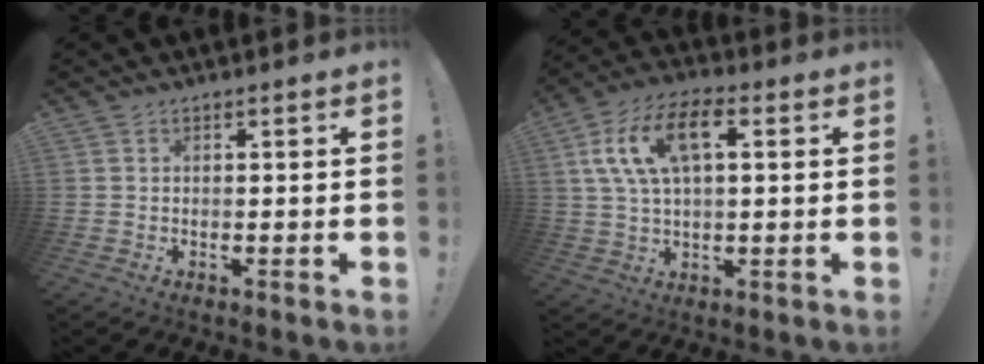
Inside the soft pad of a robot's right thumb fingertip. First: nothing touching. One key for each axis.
{"total": 13.9, "fx": 4.4, "fy": 7.1, "fz": 11.1, "tx": -0.207, "ty": 0.008, "tz": 0.081}